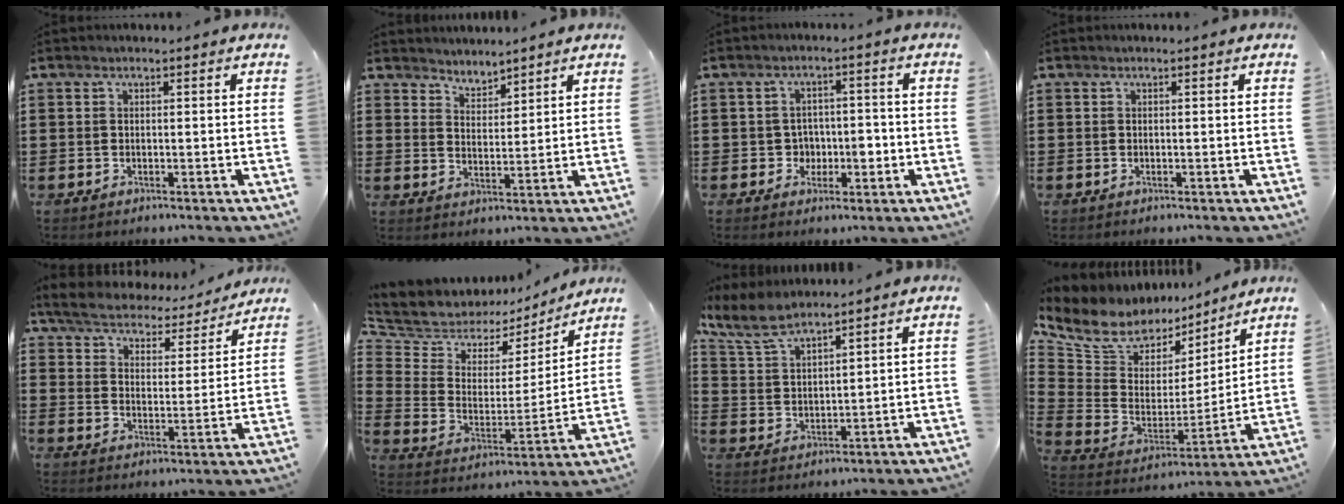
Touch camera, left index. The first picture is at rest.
{"total": 3.2, "force": [3.1, 0.7, -0.4], "torque": [-0.006, -0.011, 0.058]}
{"total": 3.9, "force": [-0.8, 3.4, 1.7], "torque": [-0.037, 0.003, -0.021]}
{"total": 0.0}
{"total": 4.8, "force": [4.7, 0.5, 0.8], "torque": [-0.042, -0.035, 0.076]}
{"total": 5.9, "force": [5.1, 3.0, -0.4], "torque": [-0.037, -0.043, 0.088]}
{"total": 5.9, "force": [4.8, 1.7, 2.9], "torque": [-0.074, -0.005, 0.090]}
{"total": 9.4, "force": [7.7, 5.0, 2.3], "torque": [-0.102, -0.057, 0.139]}